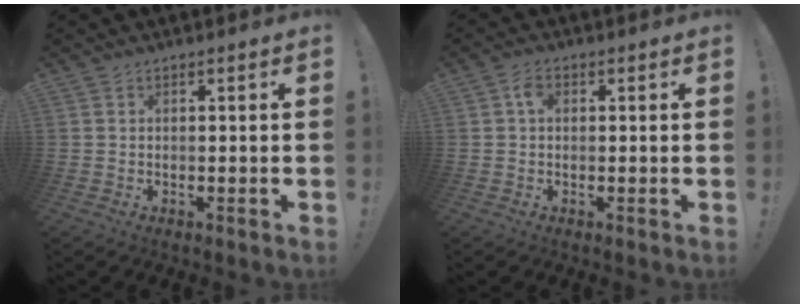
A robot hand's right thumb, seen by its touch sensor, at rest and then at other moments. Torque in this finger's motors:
{"motor_torque": [0.46, 0.72, 0.69, -0.13, -0.02]}